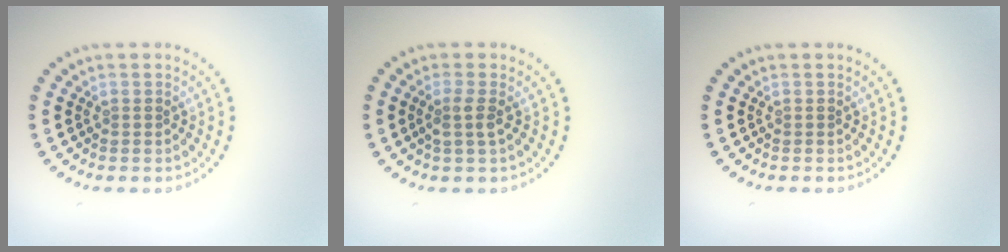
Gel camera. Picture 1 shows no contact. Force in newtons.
{"total": 1.6, "press": 1.3, "slide": 1.0}
{"total": 0.0}